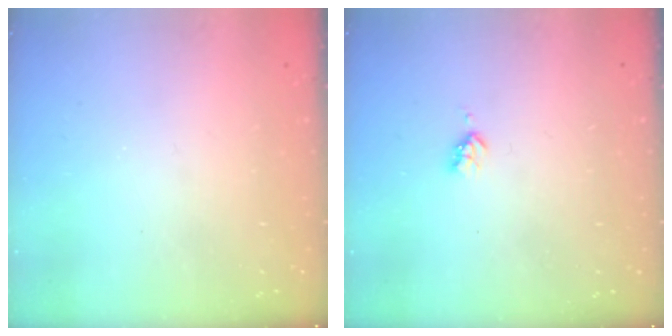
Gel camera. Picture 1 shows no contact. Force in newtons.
{"total": 2.9, "press": 2.9, "slide": 0.5}